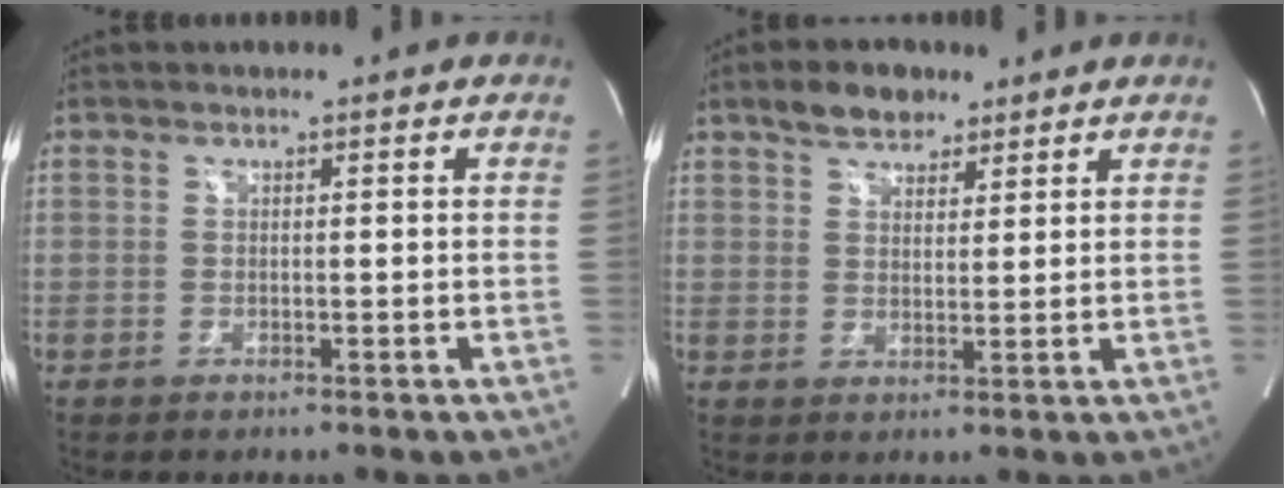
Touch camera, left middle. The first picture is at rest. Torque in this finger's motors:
{"motor_torque": [0.10, -0.06, -0.01, 0.01]}